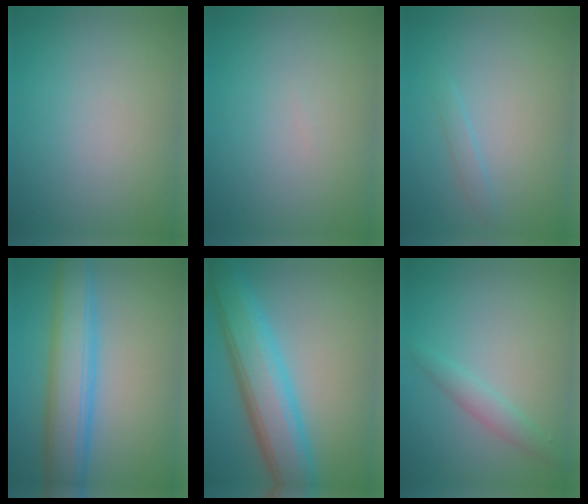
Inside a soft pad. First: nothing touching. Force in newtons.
{"total": 0.0}
{"total": 0.8, "press": 0.8, "slide": 0.1}
{"total": 6.5, "press": 6.5, "slide": 0.1}
{"total": 7.5, "press": 7.5, "slide": 0.3}
{"total": 1.6, "press": 1.6, "slide": 0.1}